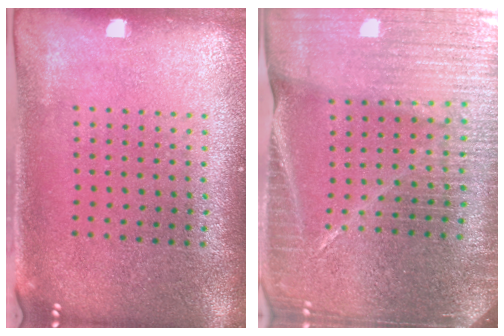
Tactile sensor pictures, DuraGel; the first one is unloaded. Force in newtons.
{"total": 4.9, "press": 4.5, "slide": 2.1}